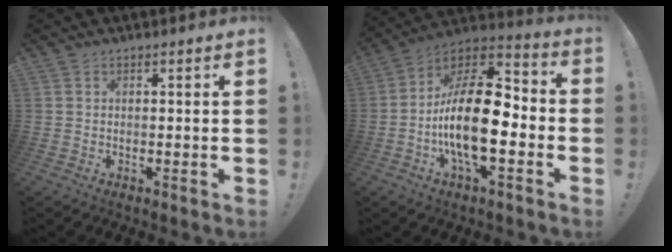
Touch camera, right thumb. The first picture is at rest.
{"total": 21.2, "force": [-4.3, 9.3, 18.6], "torque": [-0.348, 0.019, -0.071]}